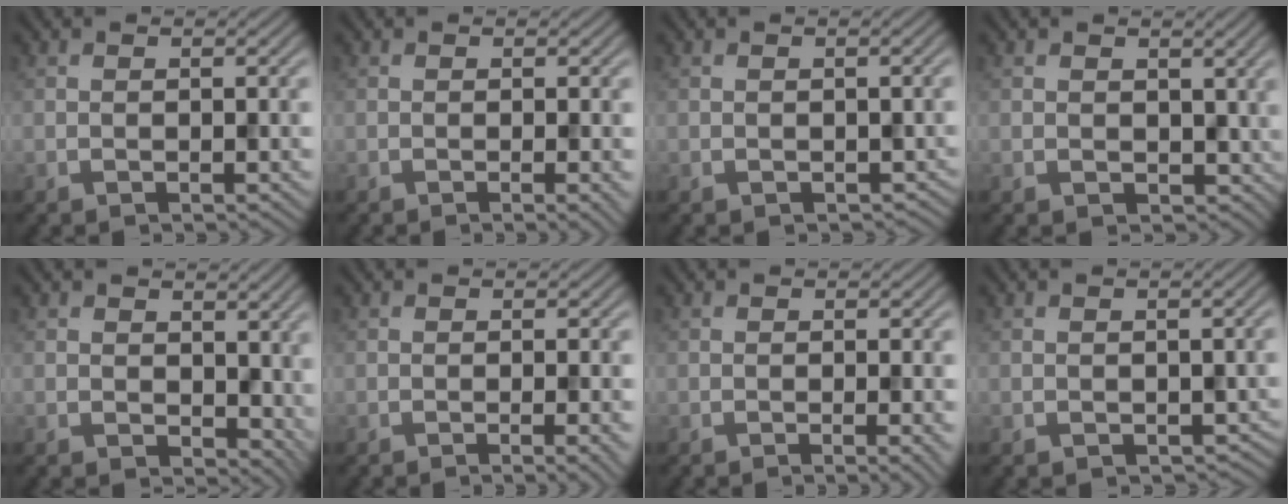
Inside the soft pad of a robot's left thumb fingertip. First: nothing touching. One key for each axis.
{"total": 1.2, "fx": -0.3, "fy": 0.1, "fz": 1.2, "tx": -0.020, "ty": -0.003, "tz": -0.007}
{"total": 0.9, "fx": -0.3, "fy": 0.8, "fz": 0.4, "tx": -0.012, "ty": -0.010, "tz": -0.004}
{"total": 3.2, "fx": 0.6, "fy": 2.6, "fz": 1.8, "tx": -0.043, "ty": -0.010, "tz": 0.010}
{"total": 5.0, "fx": 1.5, "fy": 3.5, "fz": 3.2, "tx": -0.060, "ty": -0.015, "tz": 0.031}
{"total": 2.1, "fx": -0.6, "fy": 0.4, "fz": 2.0, "tx": -0.027, "ty": 0.001, "tz": -0.013}
{"total": 1.7, "fx": -0.4, "fy": 0.2, "fz": 1.6, "tx": -0.024, "ty": -0.001, "tz": -0.009}
{"total": 1.6, "fx": -0.5, "fy": 1.3, "fz": 0.7, "tx": -0.018, "ty": -0.013, "tz": -0.007}